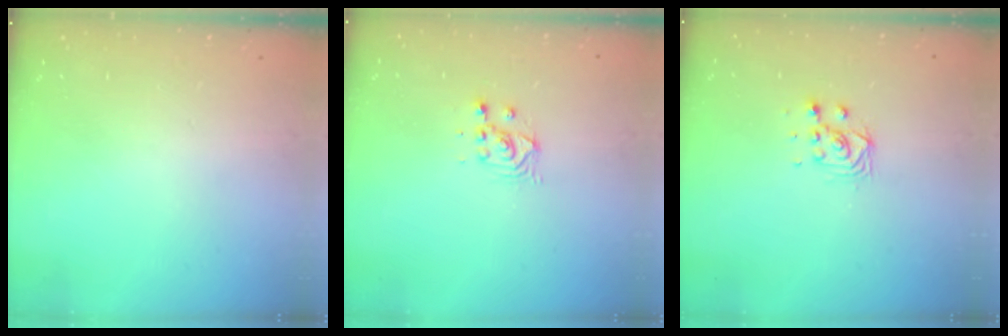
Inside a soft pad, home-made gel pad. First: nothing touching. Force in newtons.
{"total": 2.9, "press": 2.9, "slide": 0.1}
{"total": 5.0, "press": 5.0, "slide": 0.3}